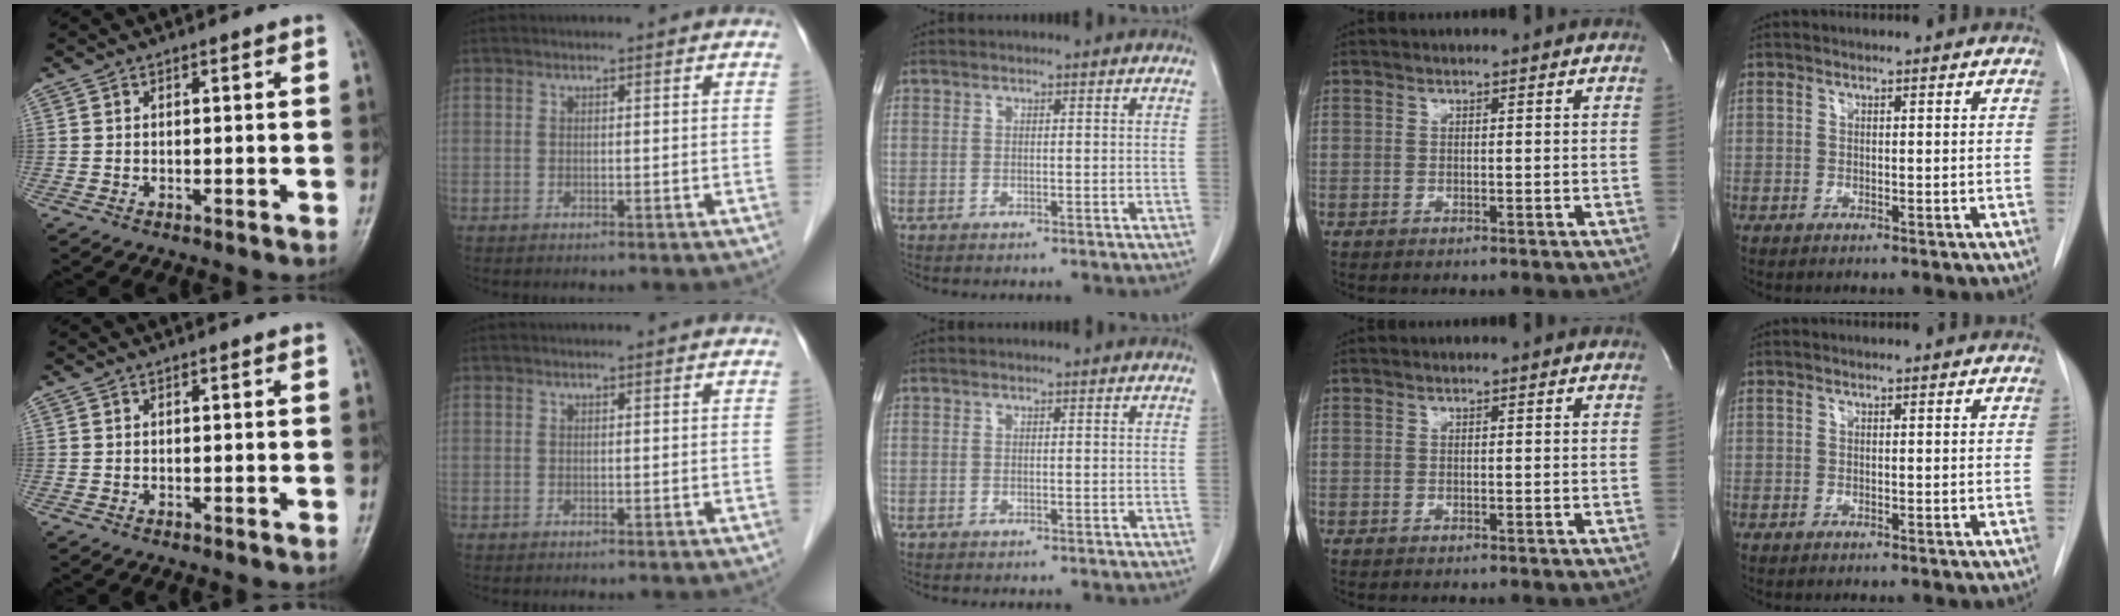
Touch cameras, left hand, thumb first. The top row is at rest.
{}